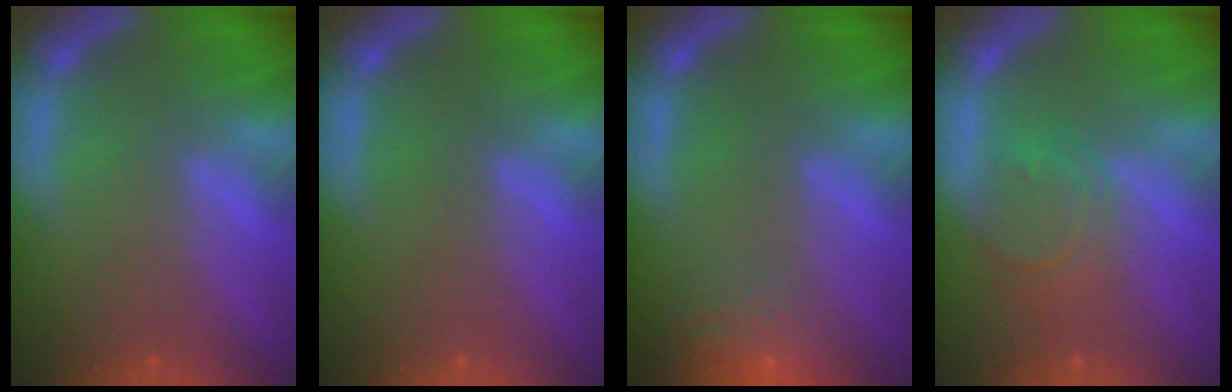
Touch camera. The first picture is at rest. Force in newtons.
{"total": 0.0}
{"total": 8.5}
{"total": 4.0}